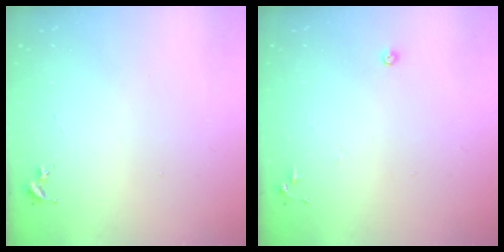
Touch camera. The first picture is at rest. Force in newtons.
{"total": 5.5, "press": 5.5, "slide": 0.5}